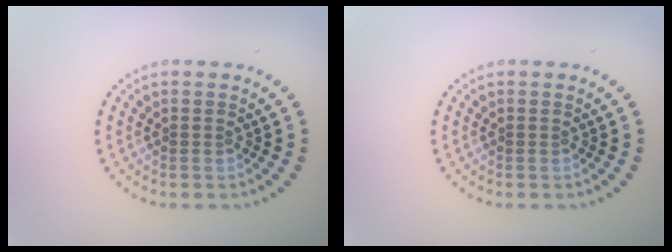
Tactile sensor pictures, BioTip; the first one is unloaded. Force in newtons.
{"total": 0.0}